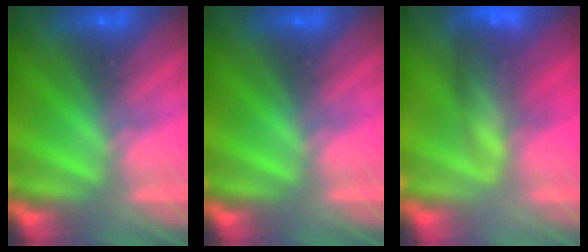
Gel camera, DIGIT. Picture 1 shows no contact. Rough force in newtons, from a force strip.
{"total": 0.0}
{"total": 7.6}